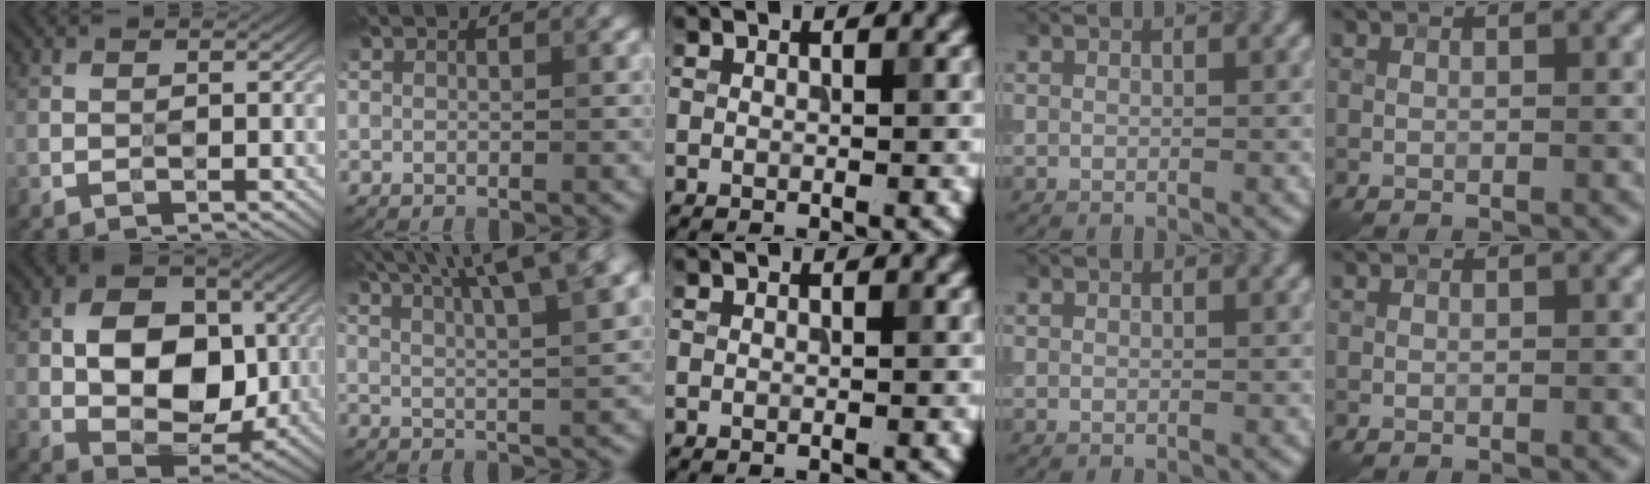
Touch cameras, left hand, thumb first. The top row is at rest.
{"thumb": {"total": 10.5, "force": [0.7, 7.5, 7.4], "torque": [-0.136, -0.002, 0.007]}, "index": {"total": 12.1, "force": [7.1, 3.3, 9.2], "torque": [-0.111, 0.047, 0.073]}}